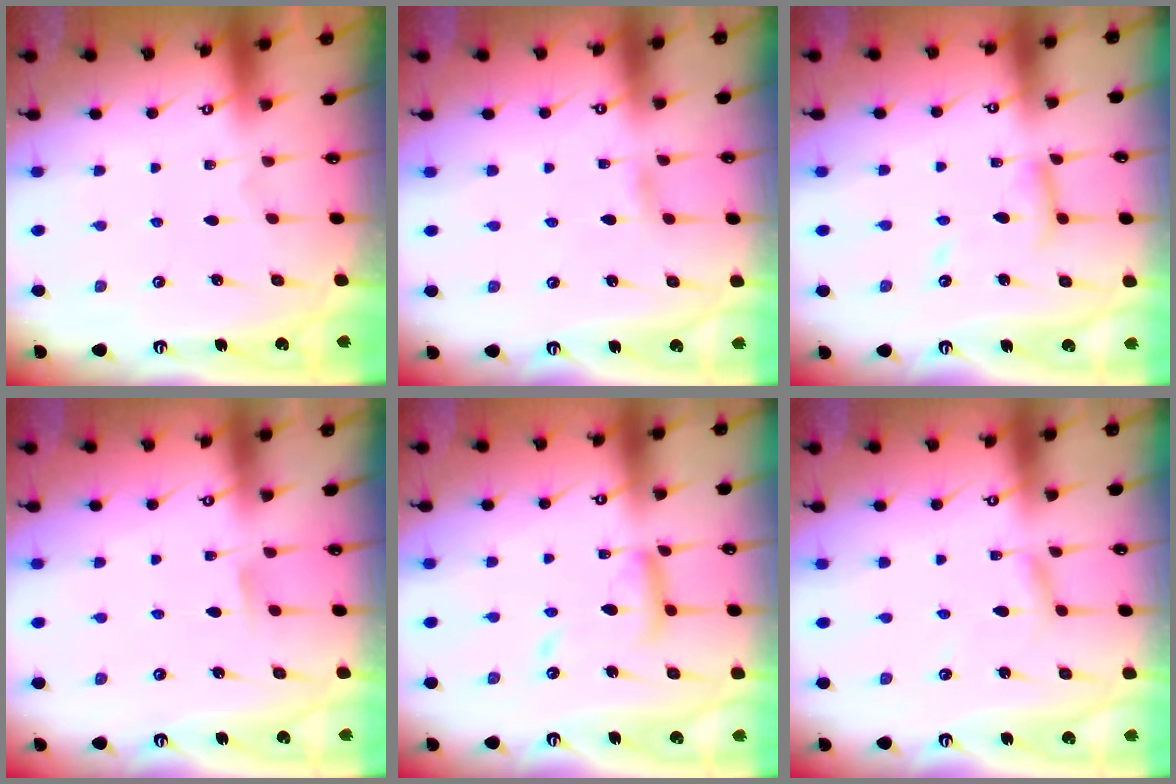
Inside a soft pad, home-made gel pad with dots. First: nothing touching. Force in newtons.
{"total": 2.4, "press": 2.3, "slide": 0.3}
{"total": 11.3, "press": 11.3, "slide": 1.1}
{"total": 3.6, "press": 3.5, "slide": 0.6}
{"total": 12.4, "press": 12.3, "slide": 1.1}
{"total": 2.3, "press": 2.3, "slide": 0.1}